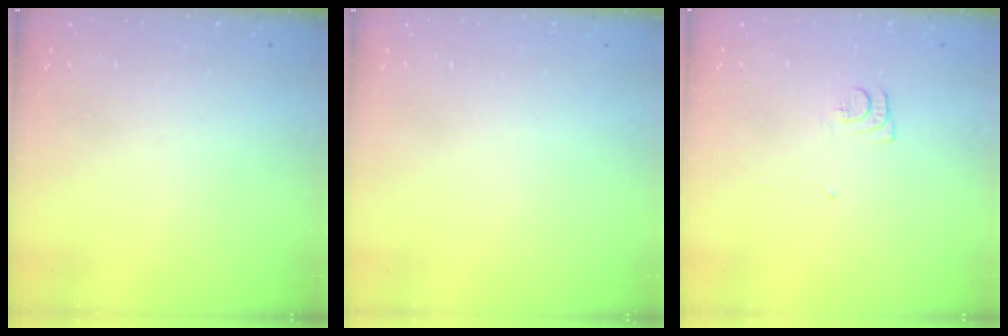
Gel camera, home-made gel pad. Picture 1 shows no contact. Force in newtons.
{"total": 1.5, "press": 1.5, "slide": 0.1}
{"total": 5.9, "press": 5.9, "slide": 0.5}